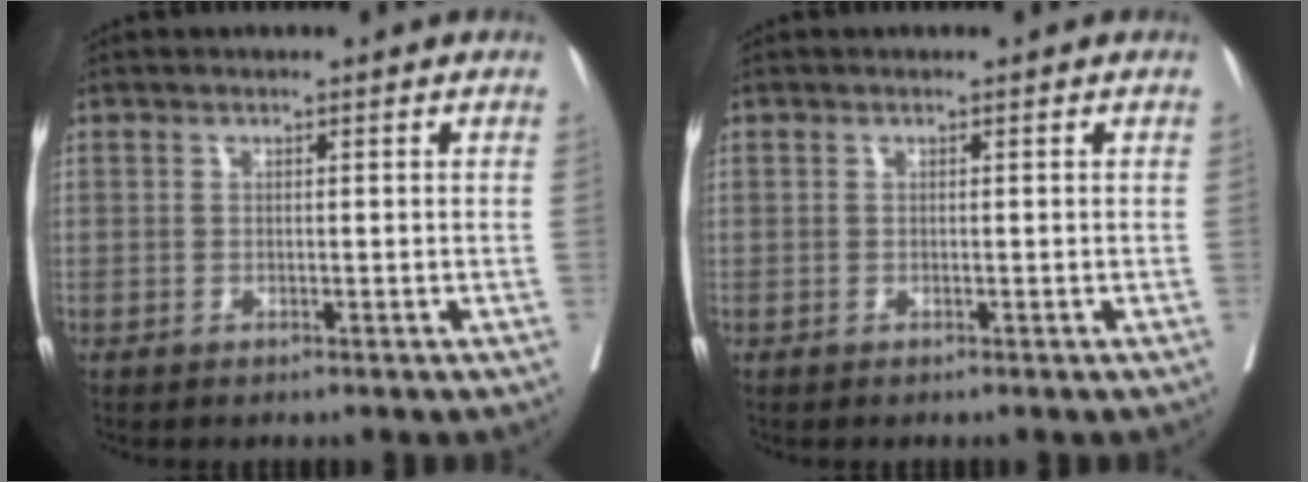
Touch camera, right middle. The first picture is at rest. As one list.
[{"total": 0.0}]